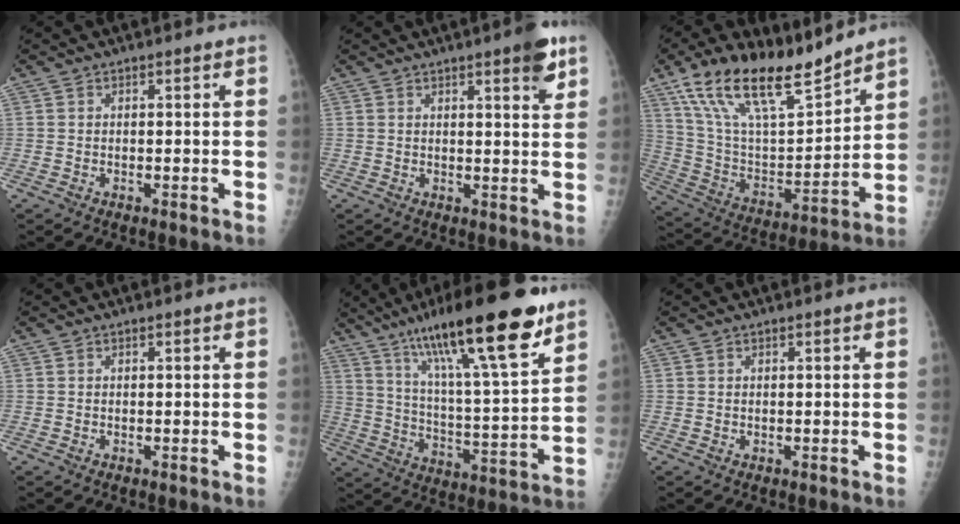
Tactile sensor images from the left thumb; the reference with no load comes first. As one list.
[{"total": 5.4, "force": [3.3, 1.0, 4.2], "torque": [-0.048, -0.015, 0.039]}, {"total": 21.0, "force": [15.8, 6.4, 12.3], "torque": [-0.194, -0.063, 0.294]}, {"total": 0.0}, {"total": 24.5, "force": [15.3, 4.7, 18.6], "torque": [-0.294, -0.046, 0.252]}, {"total": 0.0}]